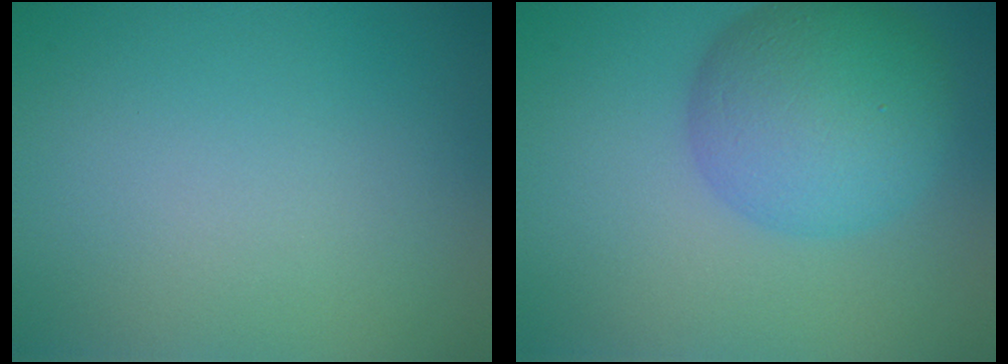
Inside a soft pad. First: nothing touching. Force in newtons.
{"total": 7.1, "press": 7.1, "slide": 0.2}